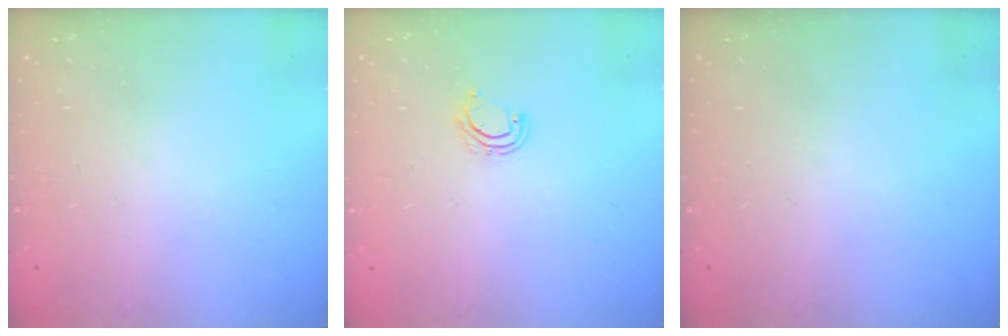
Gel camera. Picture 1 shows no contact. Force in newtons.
{"total": 3.5, "press": 3.5, "slide": 0.3}
{"total": 0.0}